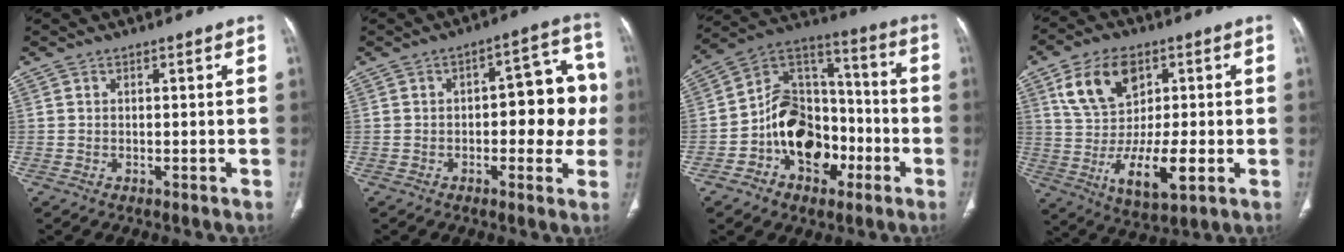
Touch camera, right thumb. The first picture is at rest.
{"total": 12.2, "force": [-0.4, 6.1, 10.5], "torque": [-0.081, 0.036, -0.009]}
{"total": 17.2, "force": [-5.7, 12.5, 10.4], "torque": [-0.125, 0.064, -0.096]}
{"total": 16.1, "force": [1.9, 9.1, 13.2], "torque": [-0.219, -0.011, 0.040]}